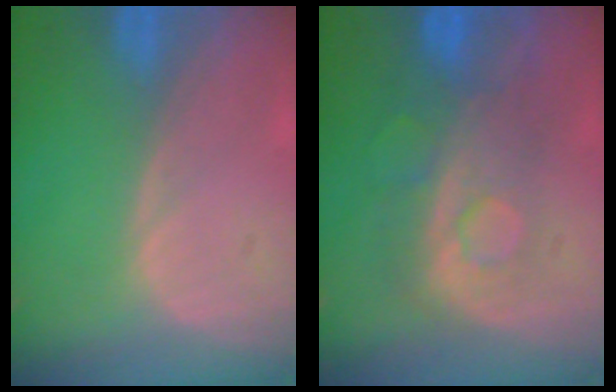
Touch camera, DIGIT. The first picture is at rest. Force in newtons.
{"total": 7.8, "press": 7.8, "slide": 0.6}